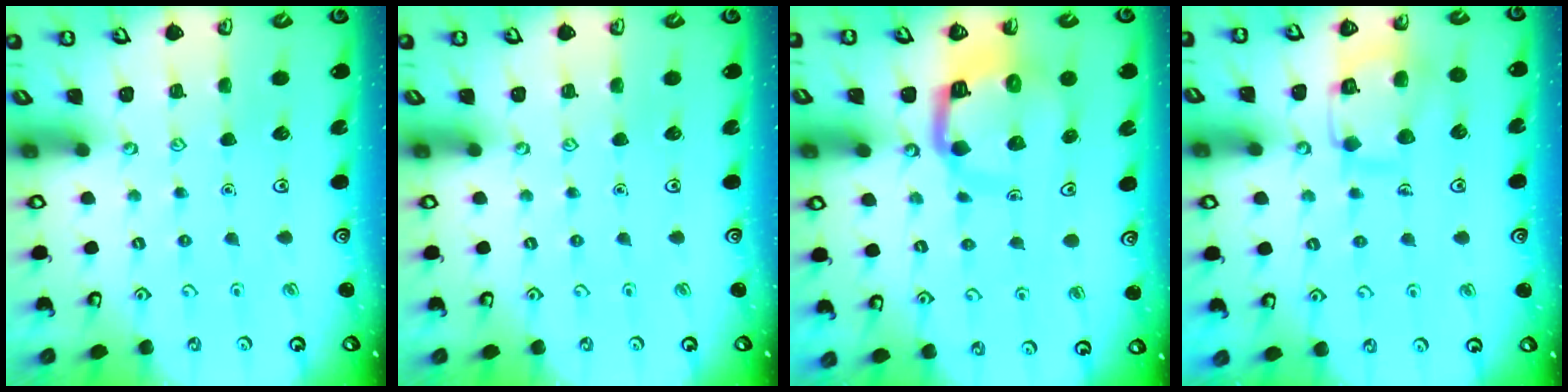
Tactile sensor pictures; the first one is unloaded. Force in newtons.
{"total": 0.0}
{"total": 10.5, "press": 10.4, "slide": 1.2}
{"total": 11.7, "press": 11.7, "slide": 0.7}